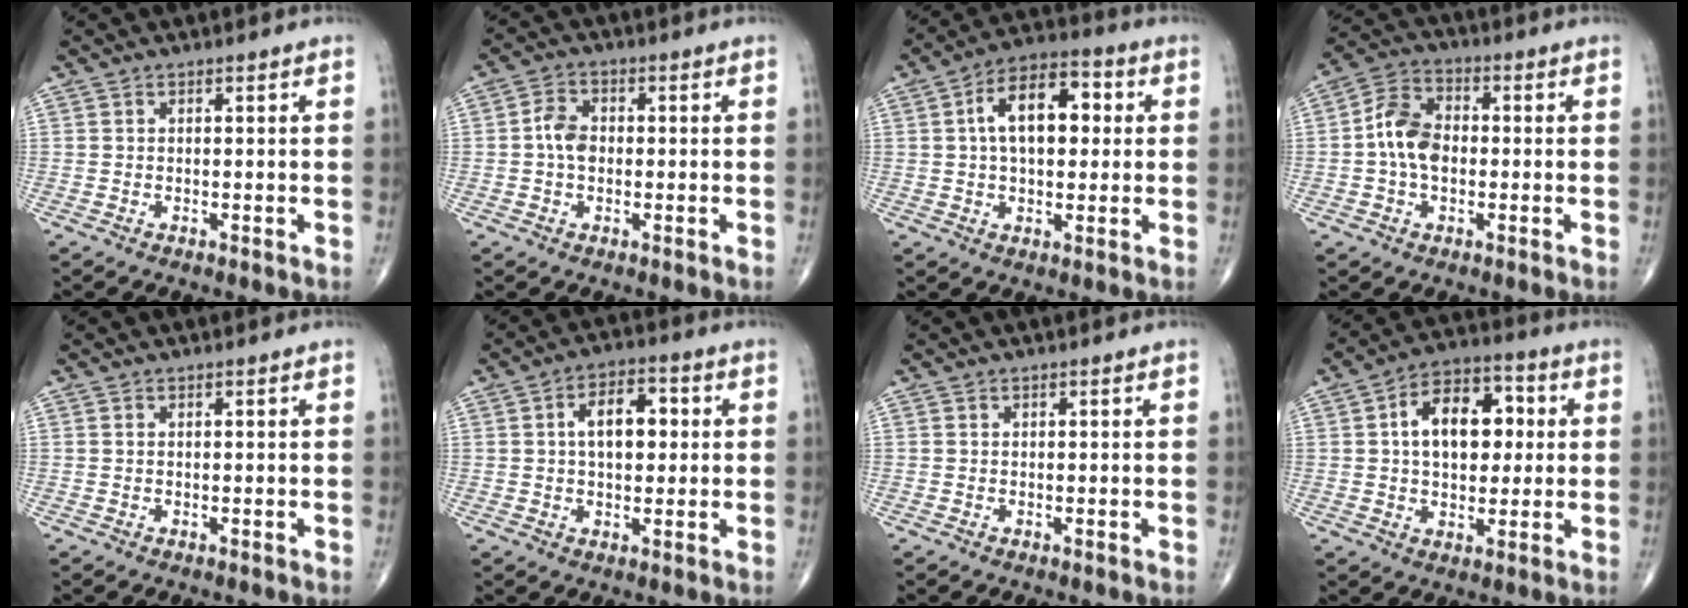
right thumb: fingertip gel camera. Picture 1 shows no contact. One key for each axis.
{"total": 4.5, "fx": -0.3, "fy": 3.2, "fz": 3.1, "tx": -0.054, "ty": 0.013, "tz": -0.013}
{"total": 12.9, "fx": 2.2, "fy": 7.3, "fz": 10.4, "tx": -0.146, "ty": 0.023, "tz": 0.027}
{"total": 8.8, "fx": -0.7, "fy": 6.0, "fz": 6.4, "tx": -0.111, "ty": 0.025, "tz": -0.024}
{"total": 0.0}
{"total": 8.4, "fx": 1.2, "fy": 4.9, "fz": 6.8, "tx": -0.089, "ty": 0.016, "tz": 0.016}
{"total": 0.0}
{"total": 13.7, "fx": 2.1, "fy": 8.6, "fz": 10.4, "tx": -0.128, "ty": 0.018, "tz": 0.025}